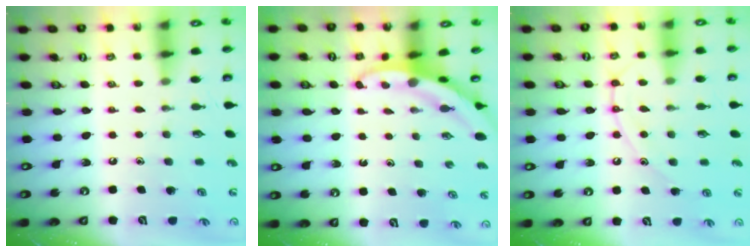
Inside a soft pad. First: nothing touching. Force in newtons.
{"total": 3.3, "press": 3.3, "slide": 0.2}
{"total": 10.5, "press": 10.5, "slide": 0.8}